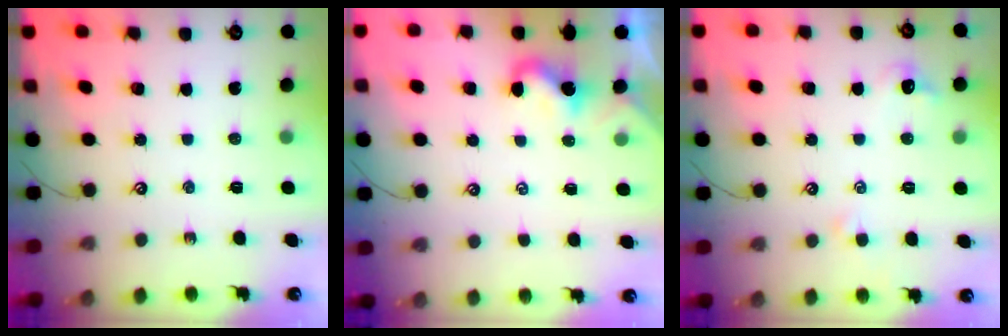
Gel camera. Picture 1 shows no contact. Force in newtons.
{"total": 2.1, "press": 2.0, "slide": 0.4}
{"total": 1.0, "press": 0.5, "slide": 0.8}